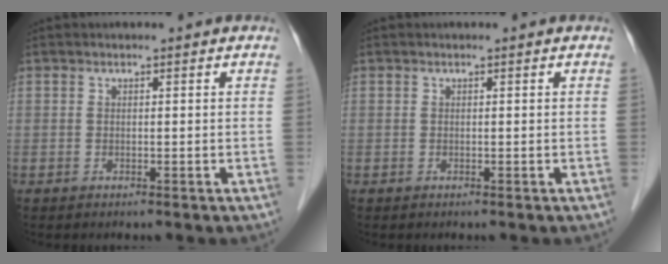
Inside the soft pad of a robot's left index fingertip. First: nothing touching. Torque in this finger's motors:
{"motor_torque": [0.00, 0.00, 0.00, 0.00]}